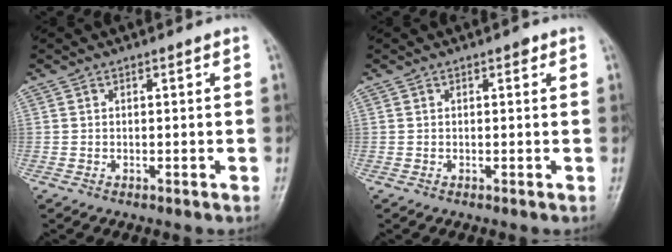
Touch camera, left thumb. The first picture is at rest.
{"total": 1.2, "force": [0.6, 0.7, 0.8], "torque": [-0.003, 0.000, 0.004]}